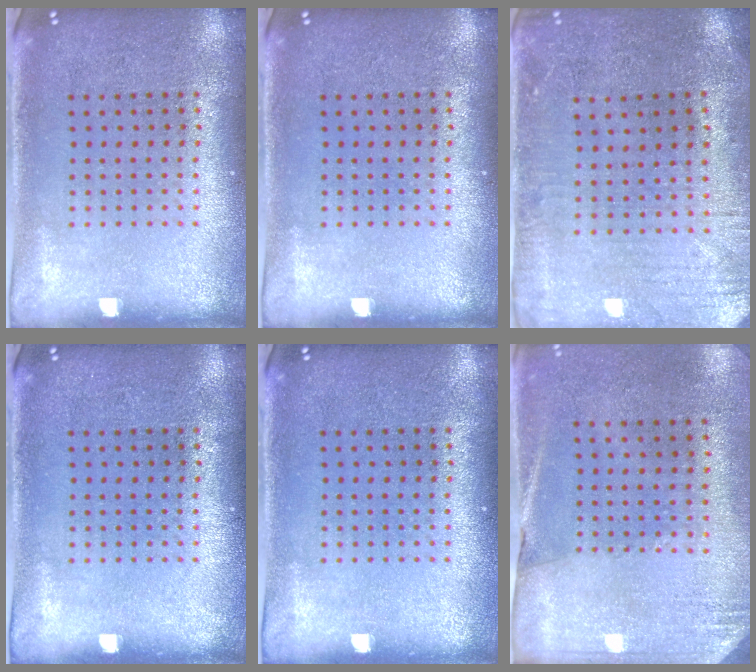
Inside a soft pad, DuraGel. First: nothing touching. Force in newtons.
{"total": 0.0}
{"total": 0.6, "press": 0.4, "slide": 0.4}
{"total": 0.0}
{"total": 0.0}
{"total": 2.6, "press": 2.3, "slide": 1.2}